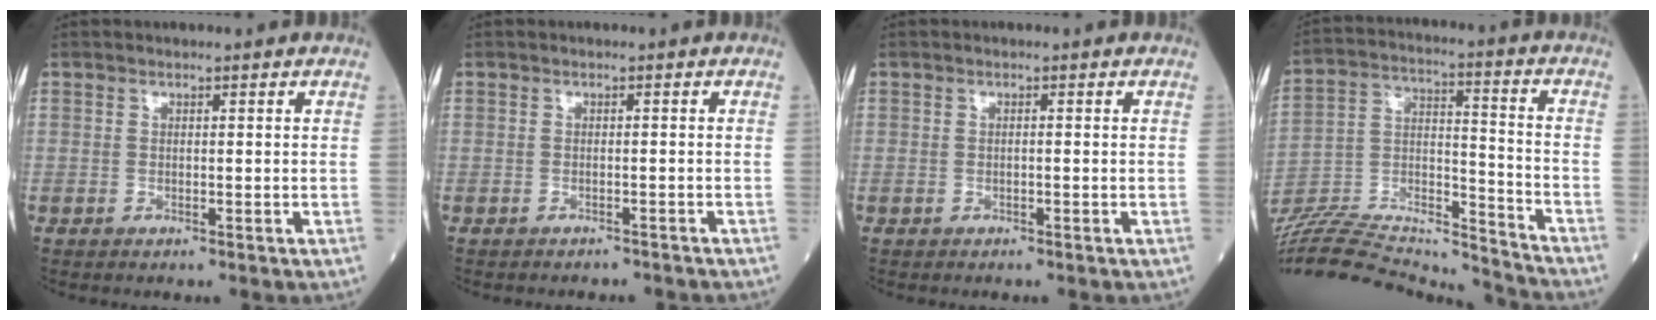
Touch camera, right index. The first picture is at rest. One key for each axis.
{"total": 3.1, "fx": -3.0, "fy": 0.7, "fz": 0.4, "tx": -0.006, "ty": -0.003, "tz": -0.035}
{"total": 0.5, "fx": -0.2, "fy": 0.1, "fz": 0.5, "tx": -0.010, "ty": 0.003, "tz": -0.002}
{"total": 24.3, "fx": -23.3, "fy": 1.5, "fz": 6.8, "tx": -0.156, "ty": 0.003, "tz": -0.382}